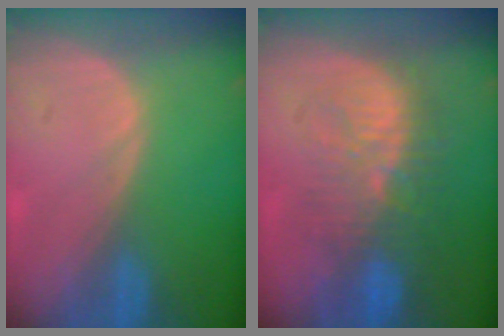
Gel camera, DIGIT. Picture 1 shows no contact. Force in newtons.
{"total": 9.3, "press": 9.0, "slide": 2.4}